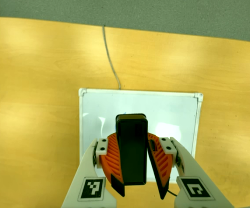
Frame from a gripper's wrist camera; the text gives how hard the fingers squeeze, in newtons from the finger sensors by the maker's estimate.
{"total": 9.6, "left": 9.3, "right": 9.9}